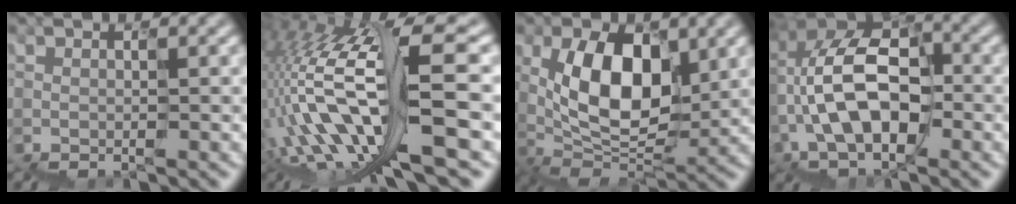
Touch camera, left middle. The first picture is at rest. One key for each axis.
{"total": 12.3, "fx": -2.1, "fy": 3.1, "fz": 11.7, "tx": -0.247, "ty": 0.028, "tz": -0.028}
{"total": 6.5, "fx": 1.3, "fy": 4.0, "fz": 5.0, "tx": -0.107, "ty": 0.003, "tz": 0.023}
{"total": 10.3, "fx": -1.4, "fy": 6.0, "fz": 8.2, "tx": -0.168, "ty": 0.028, "tz": -0.033}